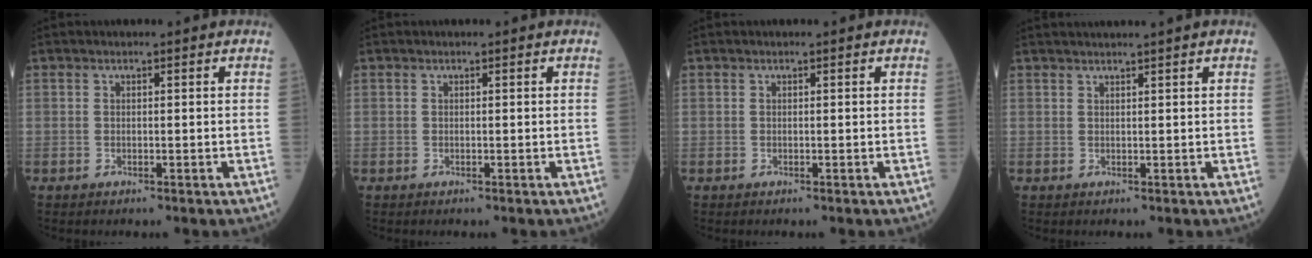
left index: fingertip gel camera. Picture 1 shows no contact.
{"total": 0.0}
{"total": 0.0}
{"total": 3.0, "force": [2.5, -1.0, 1.3], "torque": [-0.010, 0.016, 0.044]}